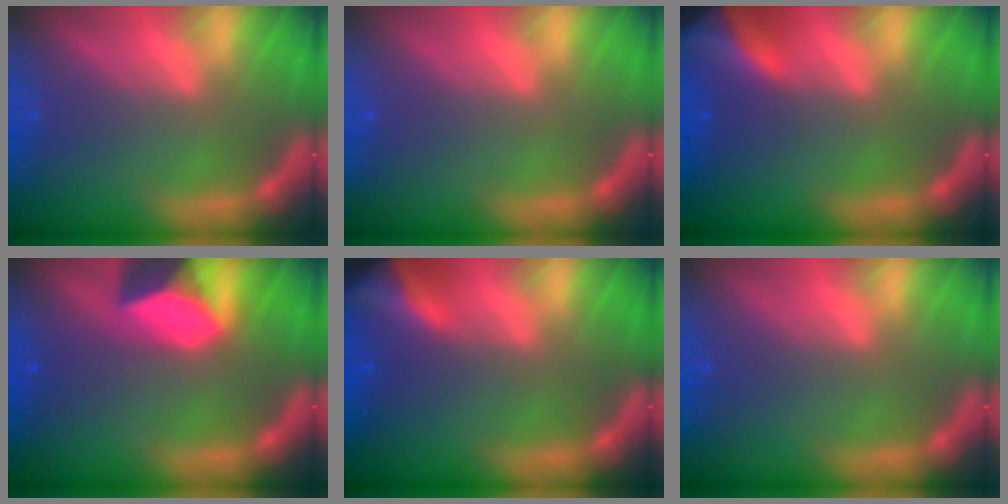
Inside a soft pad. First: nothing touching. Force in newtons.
{"total": 0.0}
{"total": 7.4}
{"total": 6.4}
{"total": 5.9}
{"total": 0.0}